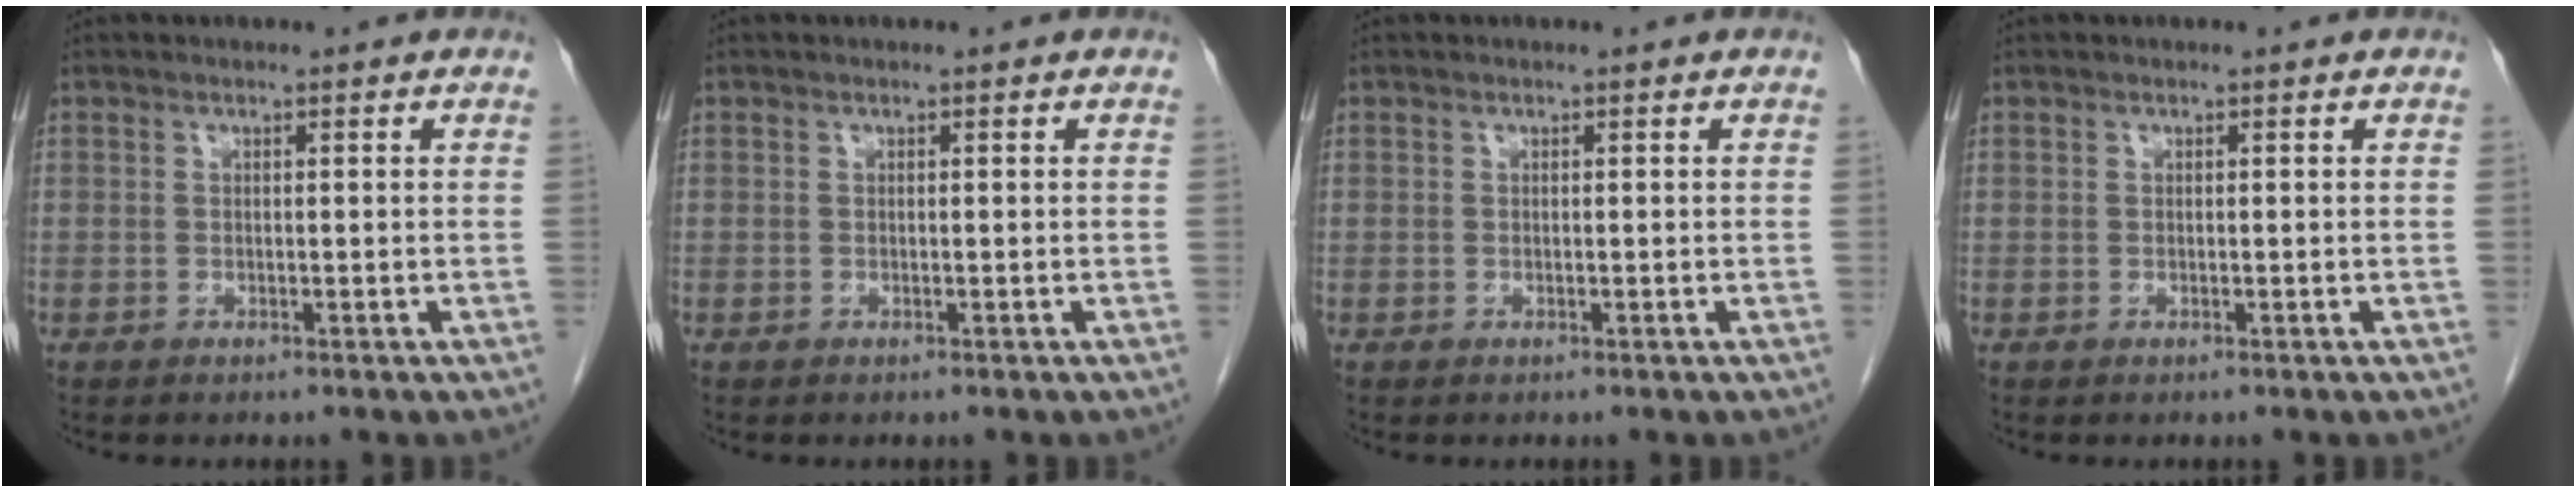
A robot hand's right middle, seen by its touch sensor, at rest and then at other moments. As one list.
[{"total": 0.0}, {"total": 0.0}, {"total": 0.0}]